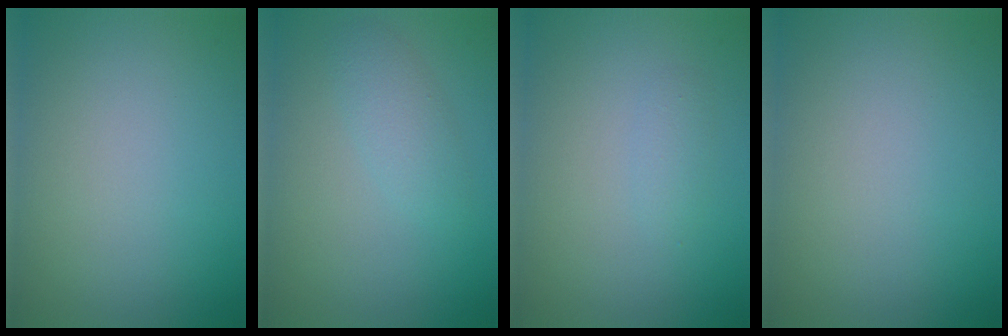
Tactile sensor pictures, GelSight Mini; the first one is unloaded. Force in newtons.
{"total": 1.9, "press": 1.9, "slide": 0.1}
{"total": 1.0, "press": 1.0, "slide": 0.1}
{"total": 0.0}